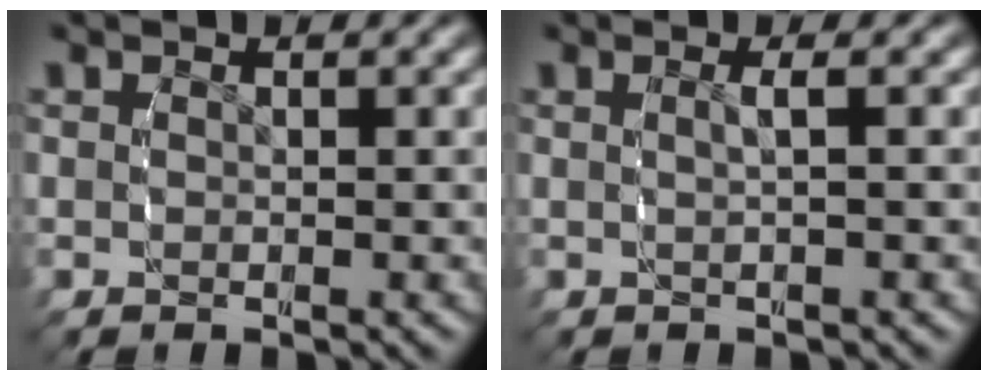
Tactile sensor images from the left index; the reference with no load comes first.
{"total": 1.1, "force": [0.1, 0.1, 1.1], "torque": [-0.022, 0.000, 0.000]}